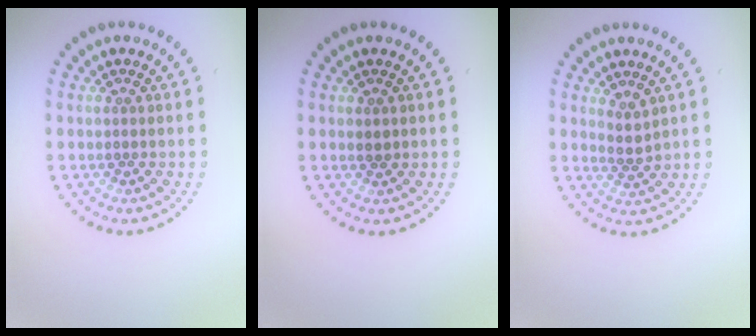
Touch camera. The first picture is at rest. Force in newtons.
{"total": 0.8, "press": 0.8, "slide": 0.1}
{"total": 1.6, "press": 1.1, "slide": 1.1}